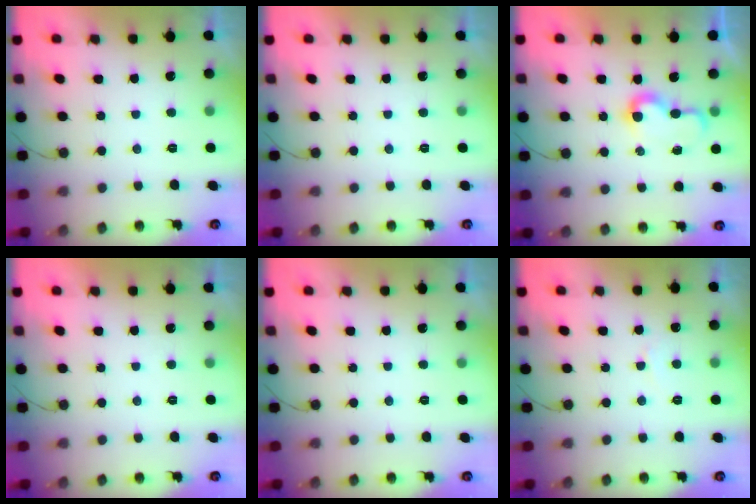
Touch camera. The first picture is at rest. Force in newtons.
{"total": 2.0, "press": 2.0, "slide": 0.1}
{"total": 6.4, "press": 6.4, "slide": 0.8}
{"total": 1.7, "press": 1.7, "slide": 0.1}
{"total": 0.0}
{"total": 3.0, "press": 3.0, "slide": 0.3}